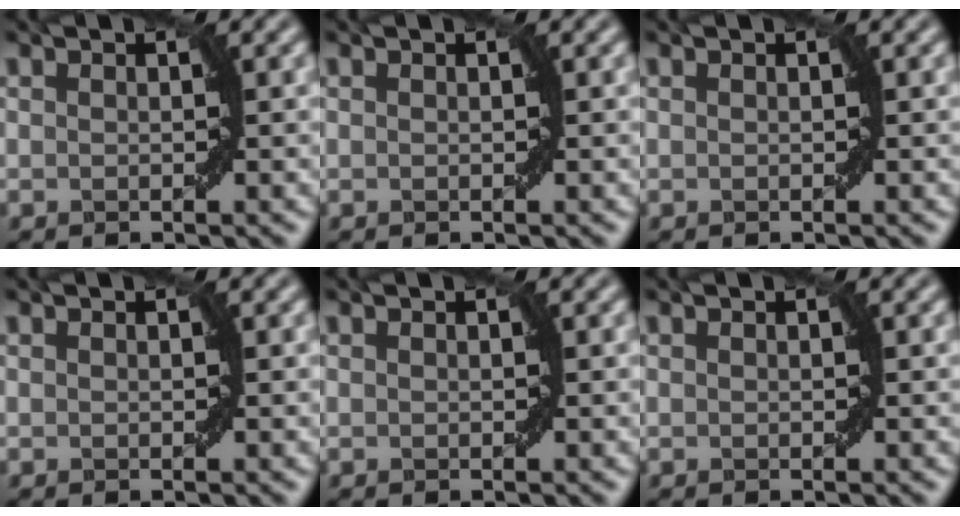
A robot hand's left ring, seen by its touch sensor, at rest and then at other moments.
{"total": 0.0}
{"total": 0.0}
{"total": 0.0}
{"total": 0.0}
{"total": 0.0}